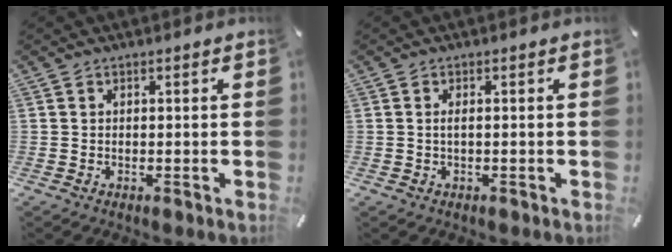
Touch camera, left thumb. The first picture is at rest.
{"total": 1.6, "force": [-0.1, 0.7, 1.4], "torque": [-0.028, 0.001, -0.003]}